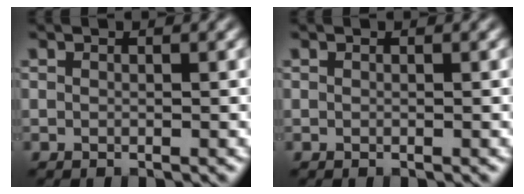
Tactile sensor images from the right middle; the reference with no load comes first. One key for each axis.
{"total": 0.0}